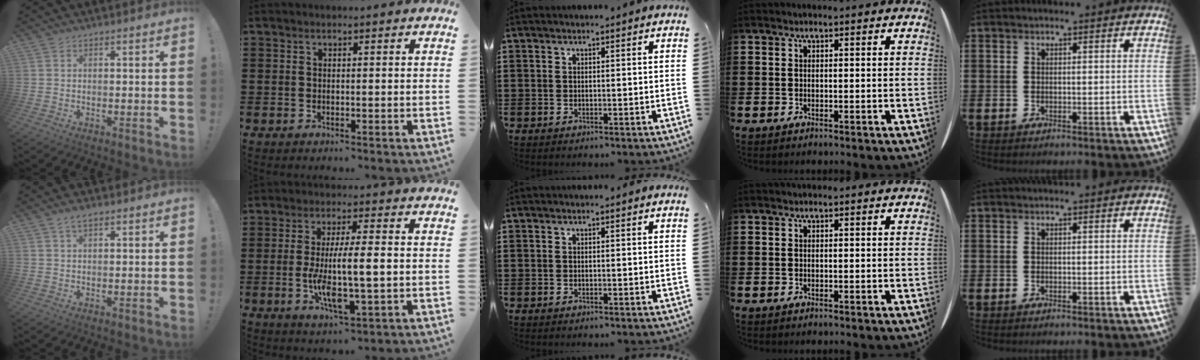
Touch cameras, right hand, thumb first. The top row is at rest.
{"thumb": {"total": 2.5, "force": [1.7, 0.8, 1.7], "torque": [-0.029, -0.004, 0.030]}, "index": {"total": 9.4, "force": [-0.8, 2.3, 9.1], "torque": [-0.175, -0.010, -0.015]}}